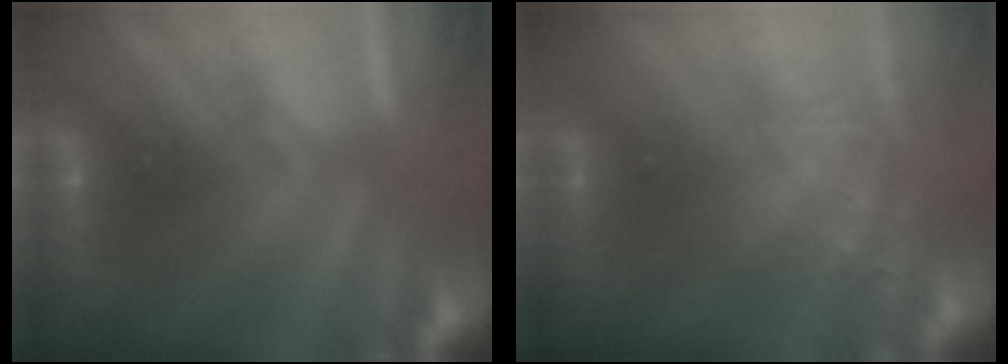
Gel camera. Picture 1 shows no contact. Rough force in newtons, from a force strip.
{"total": 3.5}